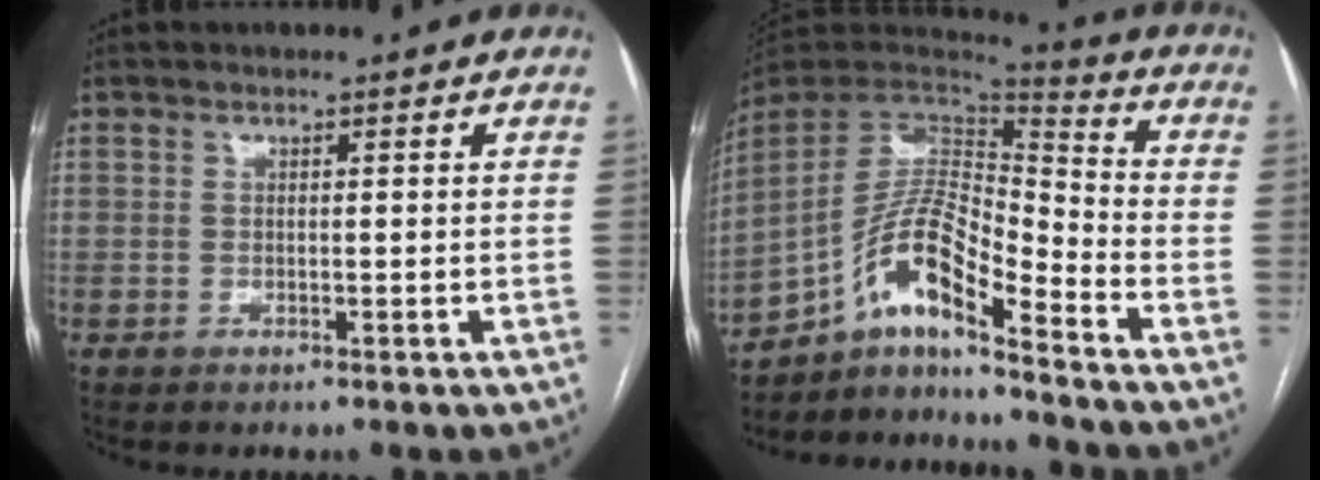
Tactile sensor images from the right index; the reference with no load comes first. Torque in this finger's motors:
{"motor_torque": [1.29, -0.85, 0.33, 0.08]}